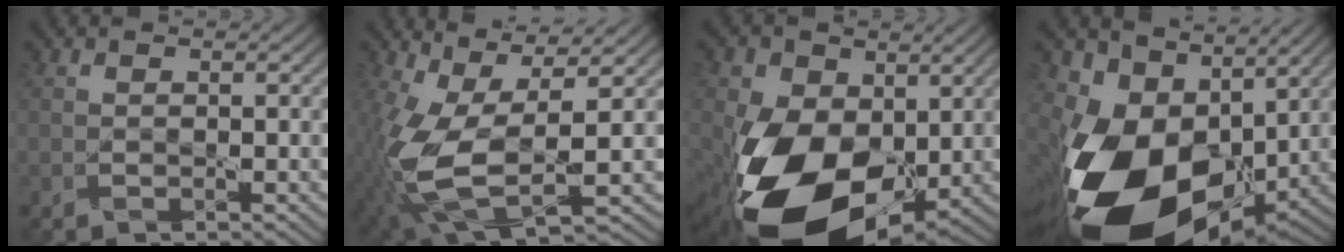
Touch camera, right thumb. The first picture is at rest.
{"total": 12.5, "force": [-1.1, 5.9, 11.0], "torque": [-0.264, -0.023, -0.011]}
{"total": 17.7, "force": [-2.8, 11.6, 13.1], "torque": [-0.265, -0.040, -0.046]}
{"total": 17.8, "force": [-1.1, 12.6, 12.5], "torque": [-0.283, -0.041, 0.004]}